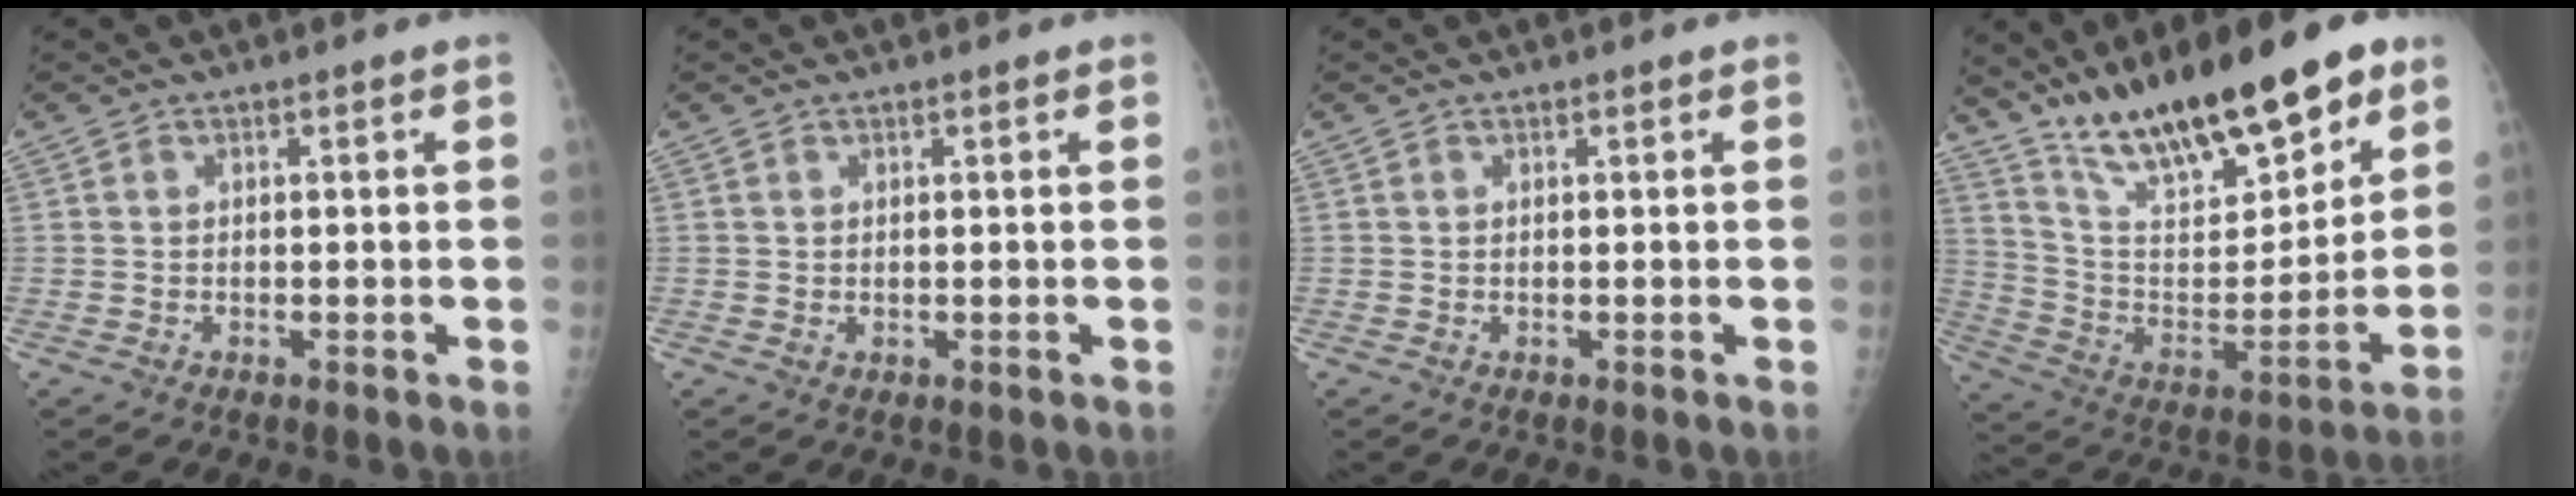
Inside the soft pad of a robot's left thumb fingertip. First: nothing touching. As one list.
[{"total": 0.9, "force": [0.4, 0.5, 0.7], "torque": [-0.009, -0.003, 0.009]}, {"total": 0.0}, {"total": 26.2, "force": [18.0, 8.6, 17.0], "torque": [-0.242, -0.064, 0.311]}]